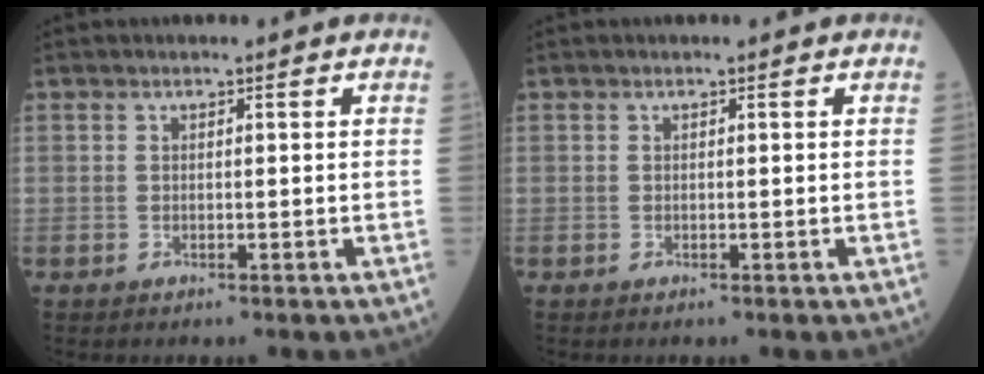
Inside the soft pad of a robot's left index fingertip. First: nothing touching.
{"total": 0.0}